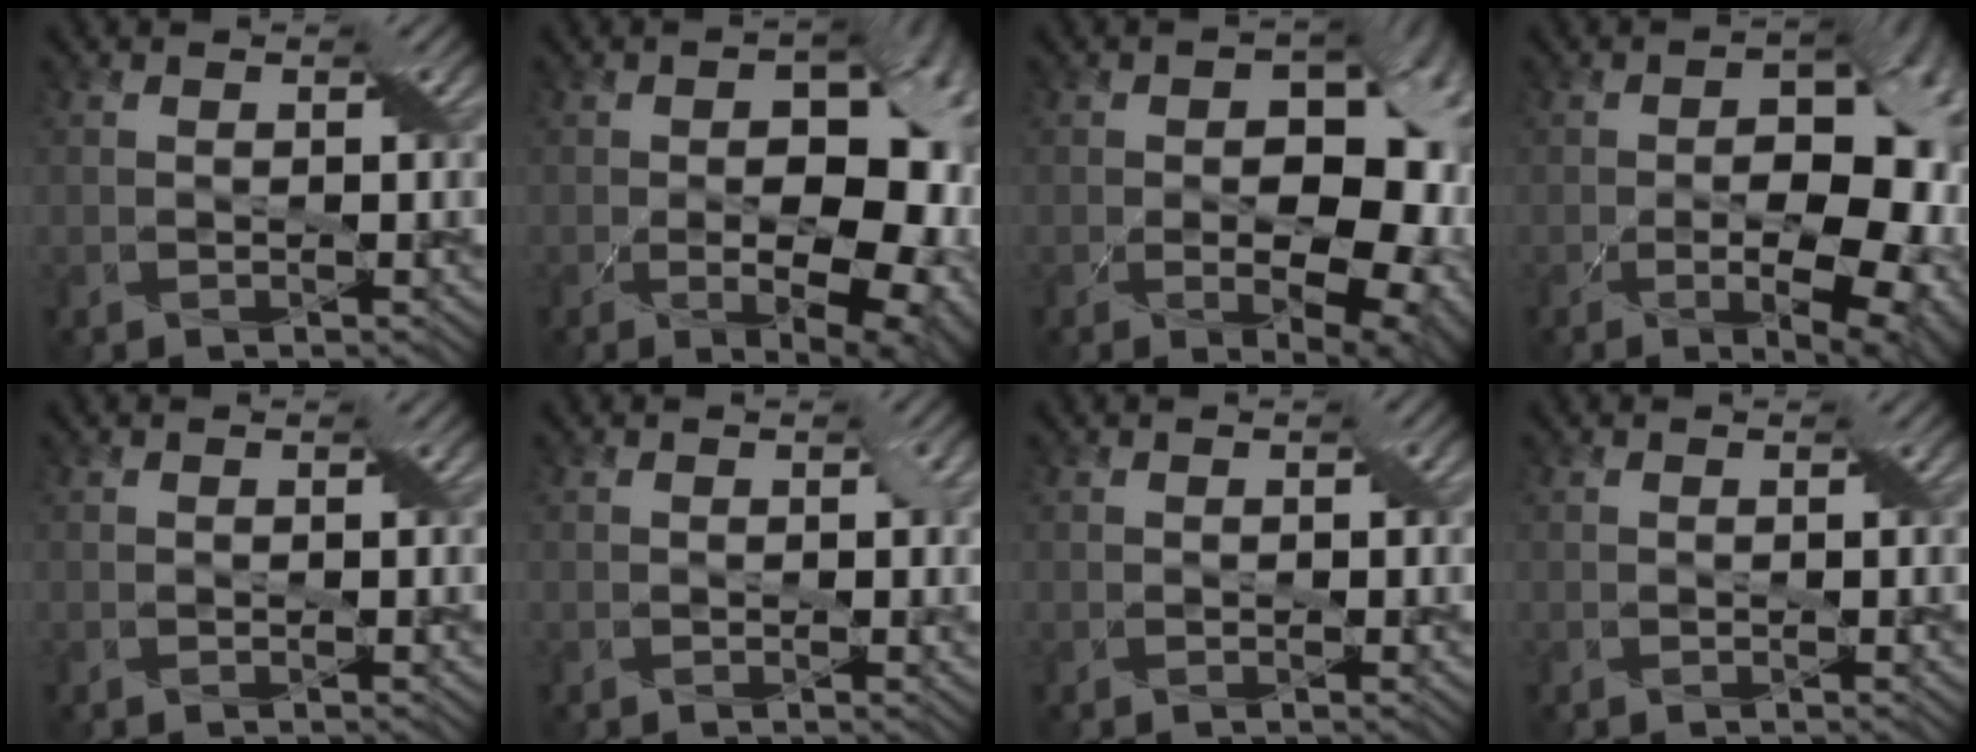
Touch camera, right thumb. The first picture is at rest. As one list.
[{"total": 15.8, "force": [-1.7, 9.2, 12.7], "torque": [-0.131, -0.023, 0.010]}, {"total": 15.4, "force": [-1.9, 10.0, 11.5], "torque": [-0.108, 0.002, -0.002]}, {"total": 15.6, "force": [-3.2, 8.1, 12.9], "torque": [-0.133, -0.017, -0.020]}, {"total": 0.0}, {"total": 1.2, "force": [0.1, 0.7, 1.0], "torque": [-0.011, 0.000, 0.002]}, {"total": 0.9, "force": [0.1, 0.5, 0.8], "torque": [-0.010, 0.000, 0.002]}, {"total": 0.0}]